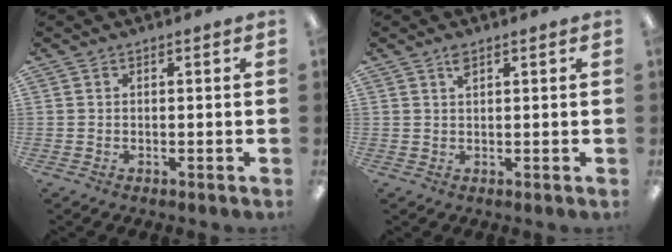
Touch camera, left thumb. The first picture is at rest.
{"total": 2.0, "force": [1.4, 0.7, 1.2], "torque": [-0.028, 0.002, 0.024]}